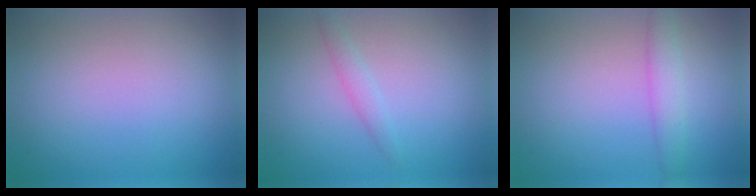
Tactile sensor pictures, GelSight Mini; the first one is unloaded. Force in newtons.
{"total": 1.2, "press": 1.2, "slide": 0.1}
{"total": 2.2, "press": 2.2, "slide": 0.1}